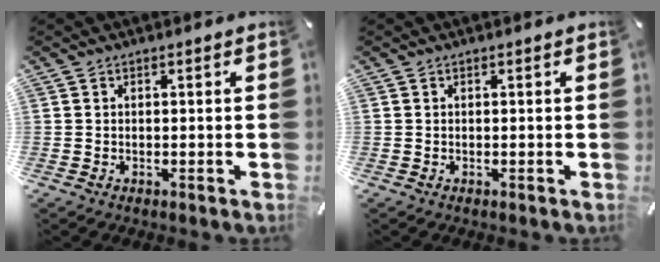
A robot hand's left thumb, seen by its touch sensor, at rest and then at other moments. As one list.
[{"total": 0.0}]